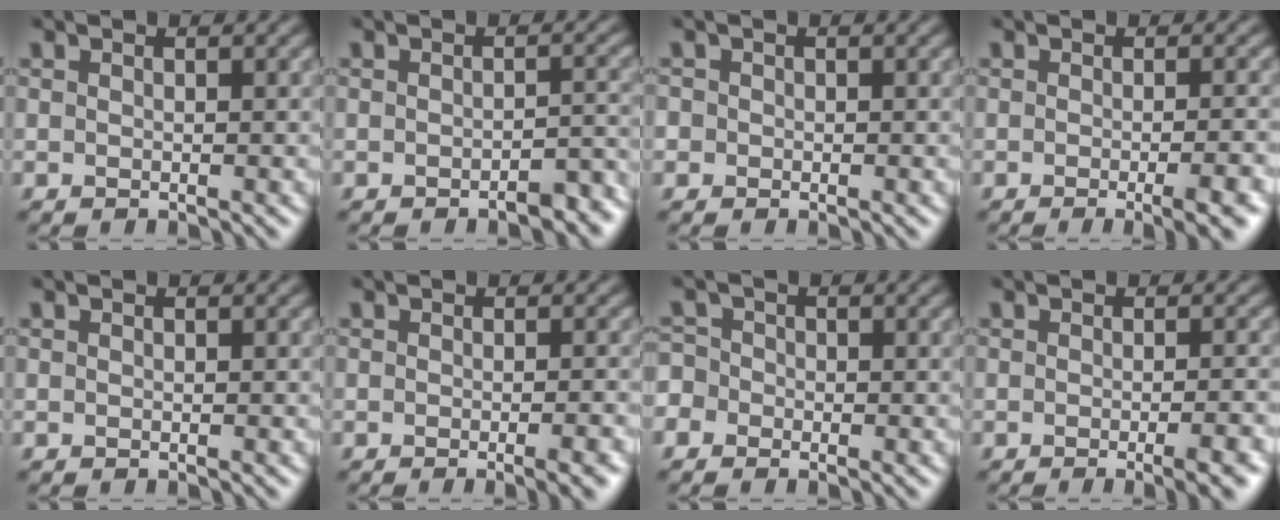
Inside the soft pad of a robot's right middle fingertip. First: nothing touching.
{"total": 2.5, "force": [-1.8, 0.9, 1.4], "torque": [-0.017, 0.007, -0.023]}
{"total": 1.1, "force": [-0.2, 1.0, 0.1], "torque": [0.007, -0.004, -0.006]}
{"total": 4.8, "force": [-1.9, 1.4, 4.2], "torque": [-0.038, -0.001, -0.021]}
{"total": 0.0}
{"total": 3.5, "force": [-1.7, 1.0, 2.9], "torque": [-0.023, 0.003, -0.020]}
{"total": 2.6, "force": [-1.4, 2.1, 0.5], "torque": [0.000, 0.007, -0.036]}
{"total": 4.2, "force": [-1.9, 1.1, 3.6], "torque": [-0.031, 0.003, -0.024]}